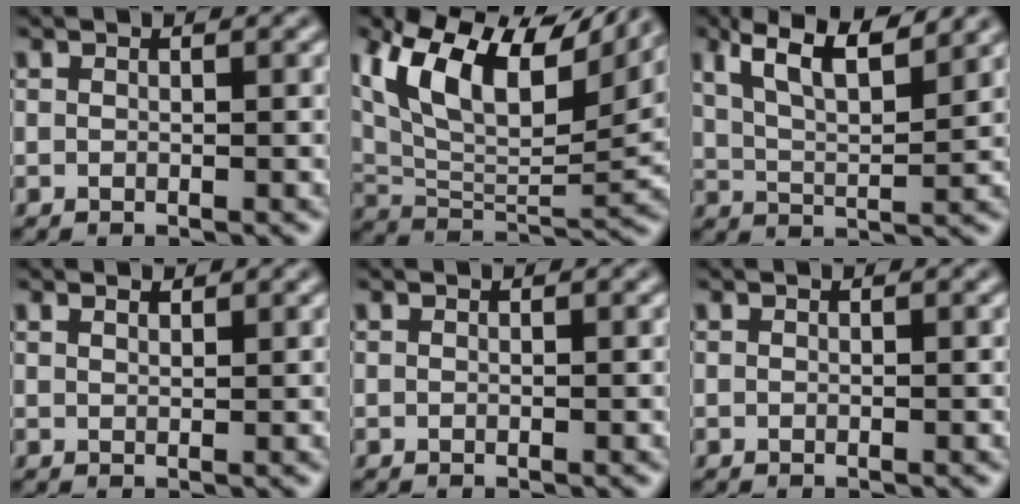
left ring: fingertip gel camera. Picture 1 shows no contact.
{"total": 13.7, "force": [7.4, 6.0, 9.8], "torque": [-0.173, 0.033, 0.128]}
{"total": 6.9, "force": [4.6, 1.9, 4.7], "torque": [-0.082, 0.013, 0.079]}
{"total": 1.0, "force": [0.9, 0.2, 0.3], "torque": [-0.008, -0.001, 0.015]}
{"total": 0.0}
{"total": 0.0}